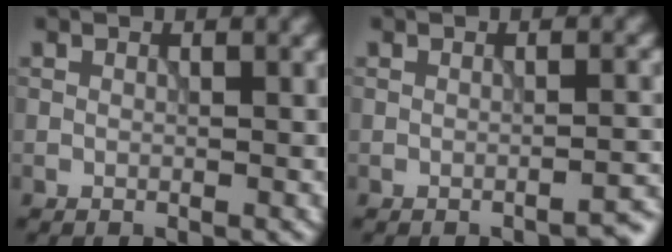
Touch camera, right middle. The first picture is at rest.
{"total": 1.7, "force": [-1.5, 0.2, 0.7], "torque": [0.003, 0.009, -0.024]}